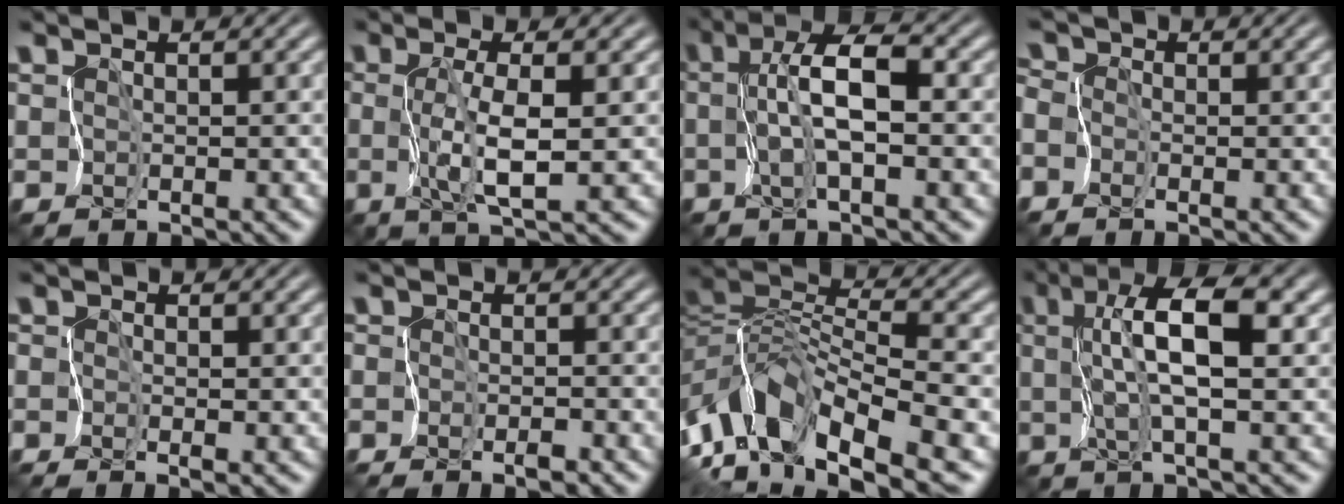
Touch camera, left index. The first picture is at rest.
{"total": 3.1, "force": [-0.1, 0.0, 3.1], "torque": [-0.069, -0.005, 0.001]}
{"total": 4.2, "force": [-0.1, 0.9, 4.2], "torque": [-0.085, 0.007, -0.008]}
{"total": 2.0, "force": [-1.1, 1.4, 1.0], "torque": [-0.017, 0.003, -0.031]}
{"total": 0.7, "force": [-0.6, -0.1, 0.4], "torque": [-0.010, -0.006, -0.015]}
{"total": 1.4, "force": [-1.3, 0.2, 0.5], "torque": [-0.009, -0.004, -0.027]}
{"total": 8.8, "force": [-3.7, 3.5, 7.1], "torque": [-0.124, 0.009, -0.079]}
{"total": 5.7, "force": [1.3, 1.0, 5.5], "torque": [-0.099, 0.009, 0.017]}